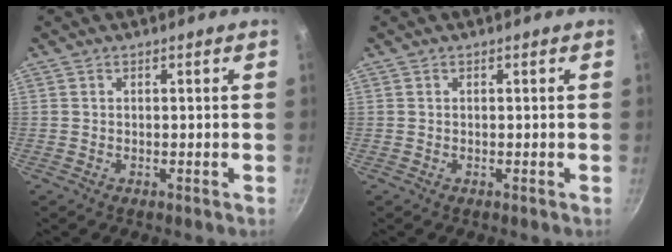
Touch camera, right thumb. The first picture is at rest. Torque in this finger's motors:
{"motor_torque": [-0.04, -0.04, 0.00, 0.00, 0.00]}